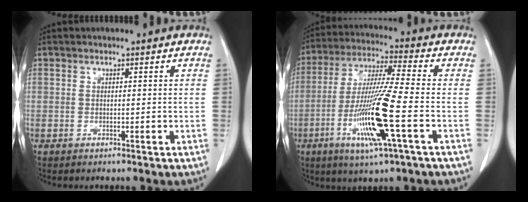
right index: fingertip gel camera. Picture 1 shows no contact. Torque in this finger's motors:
{"motor_torque": [2.14, 0.00, 0.46, 0.21]}